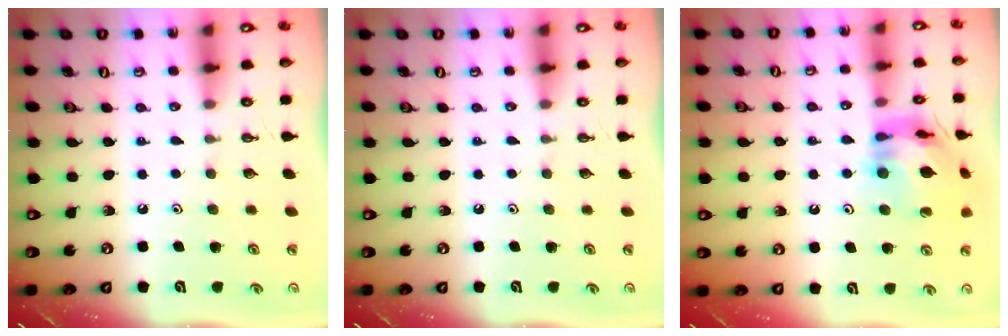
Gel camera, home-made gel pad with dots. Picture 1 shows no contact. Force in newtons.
{"total": 0.0}
{"total": 15.1, "press": 15.0, "slide": 1.6}